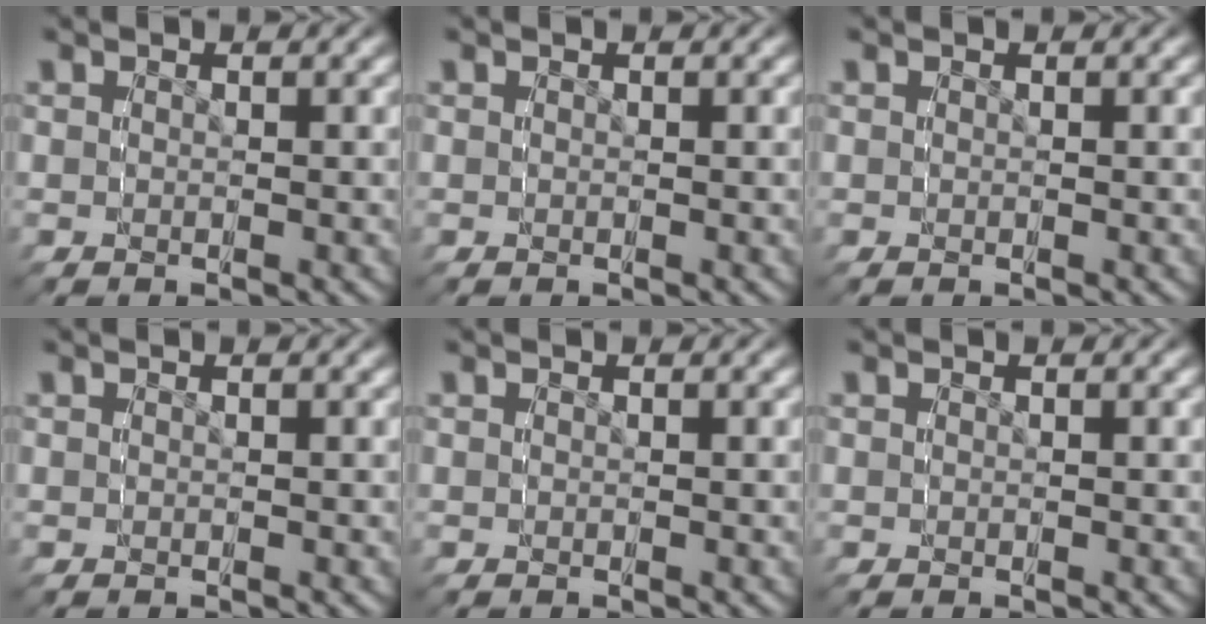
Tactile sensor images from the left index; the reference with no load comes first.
{"total": 0.0}
{"total": 0.0}
{"total": 0.0}
{"total": 0.0}
{"total": 0.0}